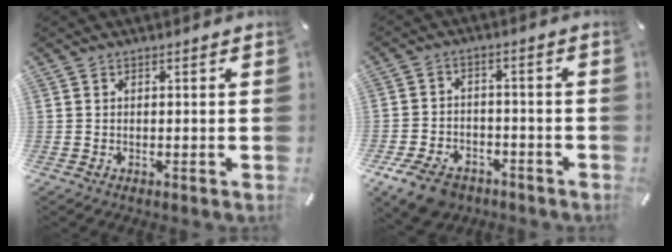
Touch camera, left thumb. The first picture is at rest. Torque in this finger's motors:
{"motor_torque": [0.10, 1.18, 0.12, 0.07, 0.17]}